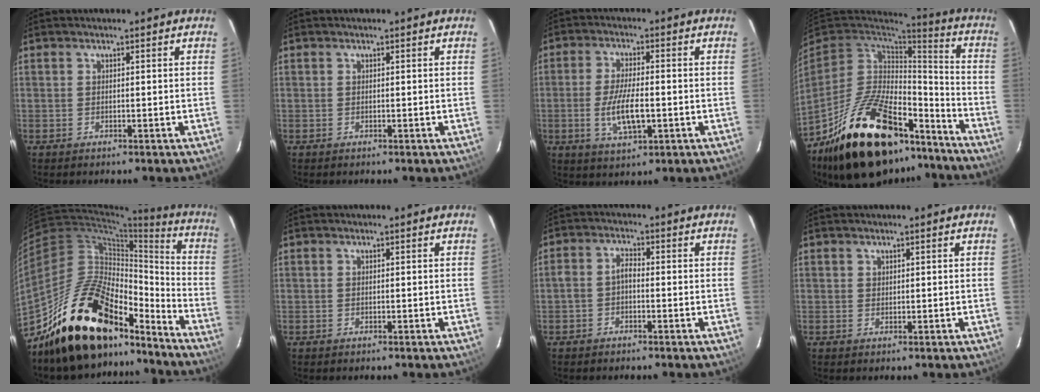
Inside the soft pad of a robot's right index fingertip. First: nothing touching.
{"total": 0.0}
{"total": 8.3, "force": [-1.9, 2.8, 7.6], "torque": [-0.152, -0.008, -0.032]}
{"total": 29.2, "force": [-19.1, 13.4, 17.5], "torque": [-0.330, 0.005, -0.280]}
{"total": 23.9, "force": [-18.4, 10.4, 11.1], "torque": [-0.192, 0.031, -0.298]}
{"total": 0.0}
{"total": 2.5, "force": [-1.2, 1.3, 1.7], "torque": [-0.042, 0.011, -0.025]}
{"total": 0.5, "force": [0.4, 0.4, 0.0], "torque": [0.003, 0.003, 0.007]}